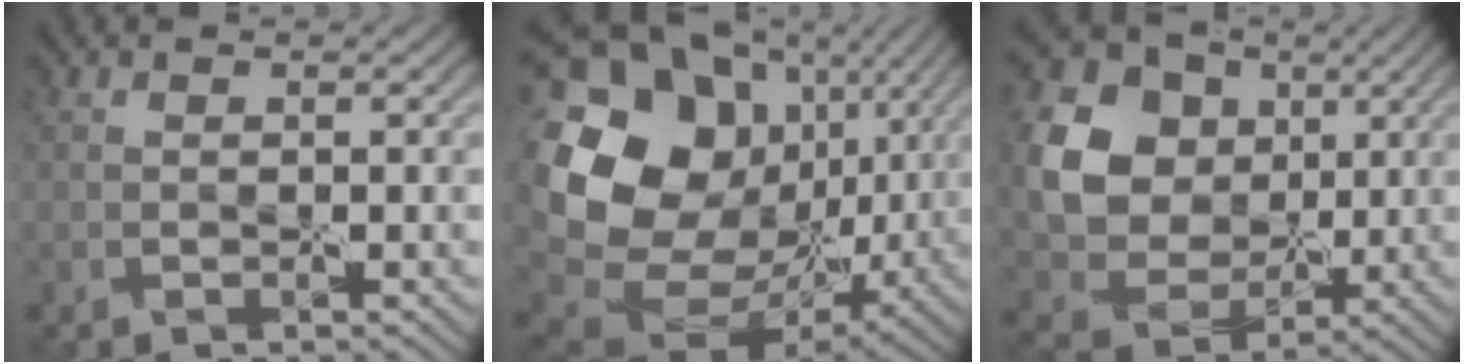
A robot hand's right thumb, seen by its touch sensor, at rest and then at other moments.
{"total": 18.8, "force": [5.3, 14.7, 10.4], "torque": [-0.244, 0.000, 0.118]}
{"total": 11.5, "force": [2.9, 9.8, 5.3], "torque": [-0.159, 0.018, 0.068]}